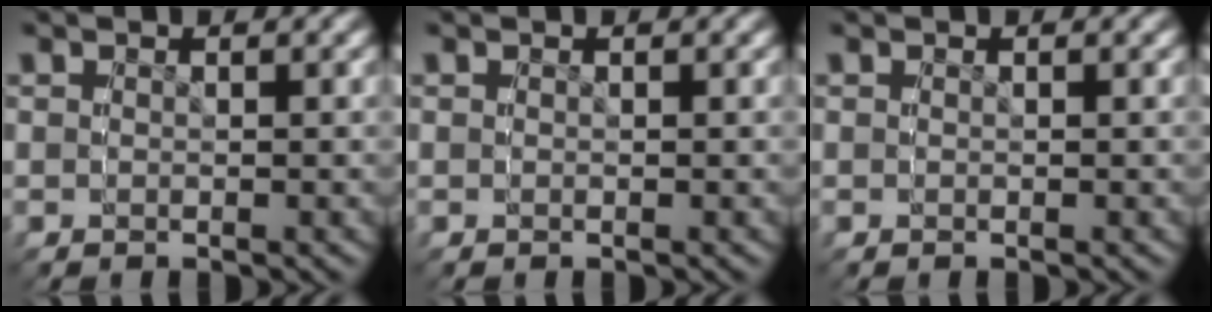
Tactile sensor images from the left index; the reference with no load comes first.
{"total": 0.0}
{"total": 0.0}